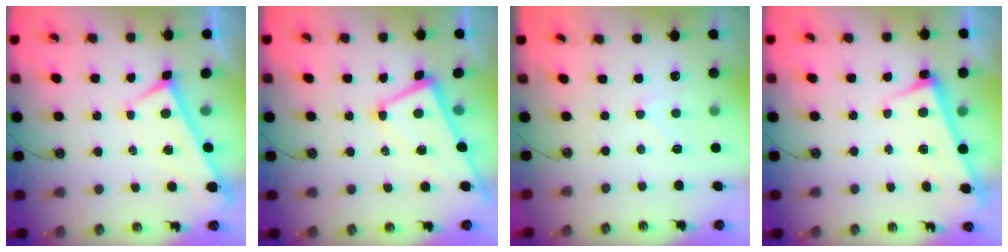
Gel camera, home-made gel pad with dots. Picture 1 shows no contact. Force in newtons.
{"total": 2.1, "press": 2.0, "slide": 0.7}
{"total": 0.6, "press": 0.3, "slide": 0.6}
{"total": 2.6, "press": 2.4, "slide": 1.0}